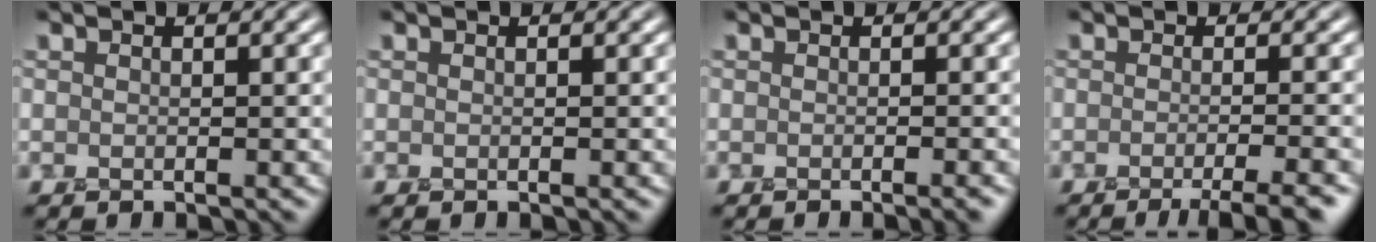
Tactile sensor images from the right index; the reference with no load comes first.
{"total": 0.0}
{"total": 1.5, "force": [-0.7, 0.3, 1.3], "torque": [-0.006, -0.002, -0.011]}
{"total": 4.7, "force": [-2.7, 1.0, 3.7], "torque": [-0.036, -0.001, -0.042]}